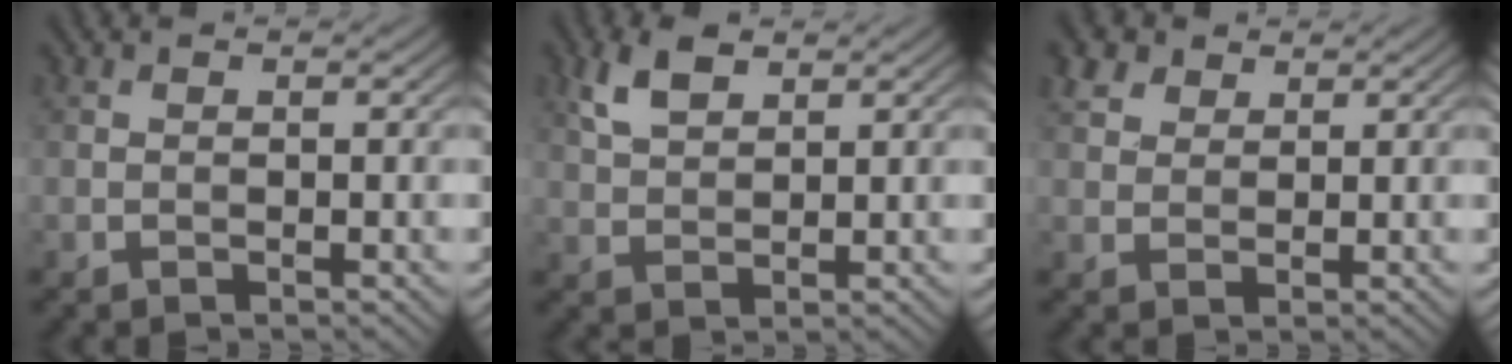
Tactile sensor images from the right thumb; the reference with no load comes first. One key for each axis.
{"total": 4.5, "fx": 2.7, "fy": 2.2, "fz": 2.9, "tx": -0.072, "ty": 0.007, "tz": 0.056}
{"total": 3.6, "fx": 2.4, "fy": 2.3, "fz": 1.5, "tx": -0.039, "ty": 0.010, "tz": 0.050}